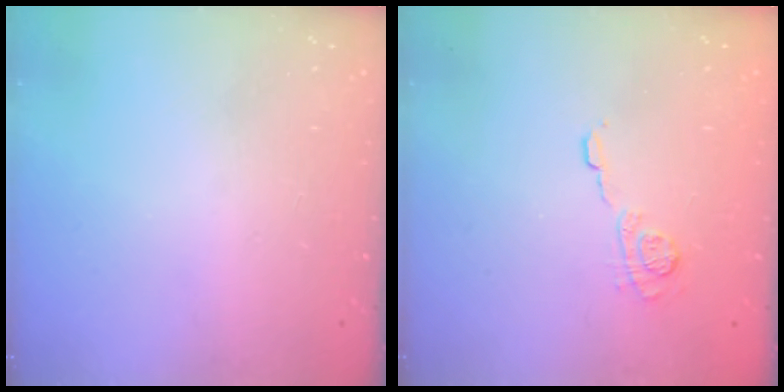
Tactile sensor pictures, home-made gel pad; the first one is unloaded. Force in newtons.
{"total": 9.5, "press": 9.5, "slide": 0.8}